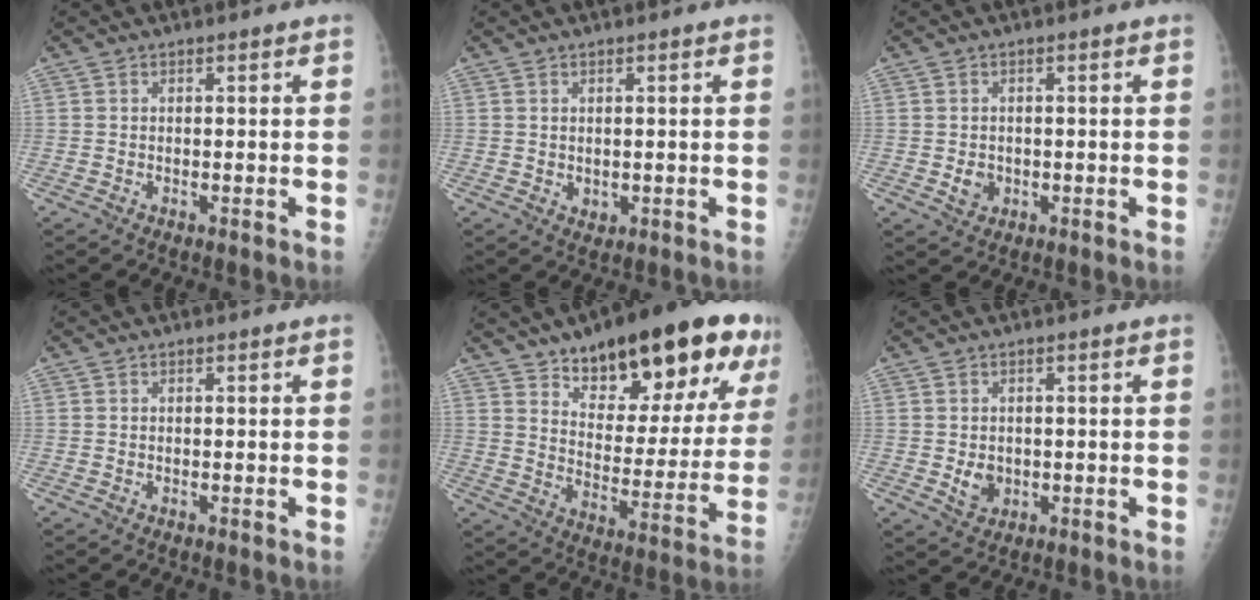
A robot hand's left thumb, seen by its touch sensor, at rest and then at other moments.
{"total": 1.5, "force": [0.2, 1.3, 0.8], "torque": [-0.008, -0.003, 0.009]}
{"total": 2.6, "force": [-0.4, 2.3, 1.2], "torque": [-0.010, 0.001, 0.000]}
{"total": 0.0}
{"total": 25.7, "force": [15.4, 9.7, 18.2], "torque": [-0.215, -0.050, 0.229]}
{"total": 3.5, "force": [-0.3, 2.9, 1.9], "torque": [-0.018, -0.001, 0.004]}